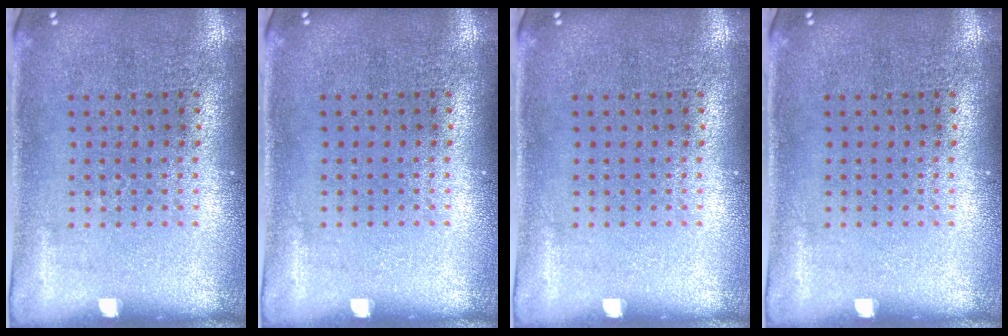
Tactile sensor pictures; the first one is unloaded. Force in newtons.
{"total": 0.0}
{"total": 0.0}
{"total": 0.0}